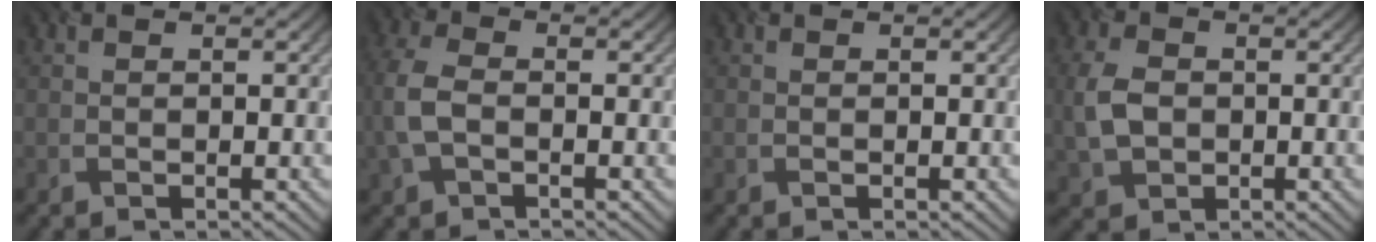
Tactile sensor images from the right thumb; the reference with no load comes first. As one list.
[{"total": 5.0, "force": [-0.9, 3.0, 3.9], "torque": [-0.116, 0.004, -0.024]}, {"total": 0.0}, {"total": 5.4, "force": [-0.3, 3.9, 3.7], "torque": [-0.099, 0.001, -0.008]}]